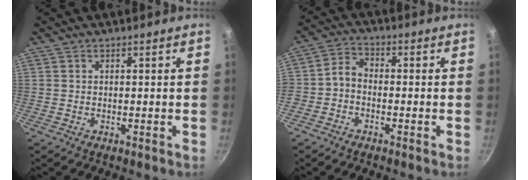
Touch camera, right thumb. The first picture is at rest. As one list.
[{"total": 3.6, "force": [-1.5, 2.5, 2.1], "torque": [-0.042, 0.031, -0.042]}]